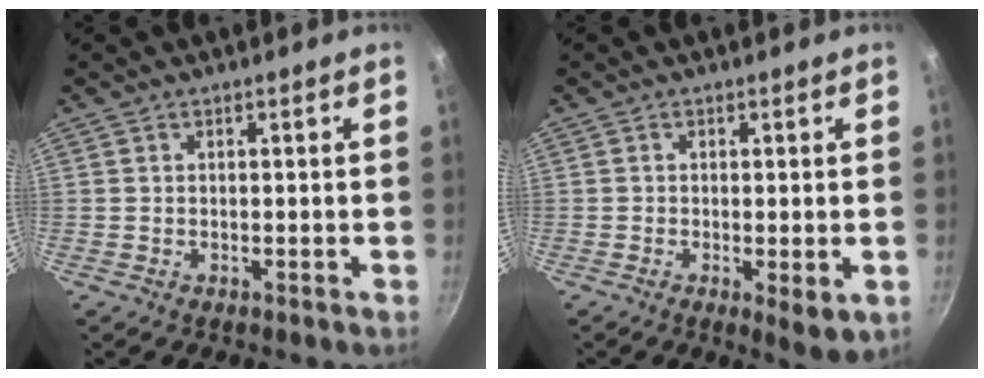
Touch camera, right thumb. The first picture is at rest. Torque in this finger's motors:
{"motor_torque": [0.03, 0.03, -0.24, 0.10, 0.02]}